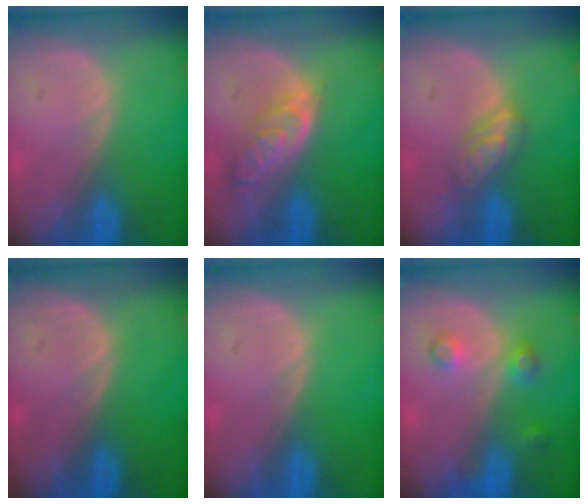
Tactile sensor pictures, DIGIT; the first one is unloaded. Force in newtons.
{"total": 6.4, "press": 5.8, "slide": 2.8}
{"total": 4.7, "press": 4.4, "slide": 1.4}
{"total": 0.0}
{"total": 0.0}
{"total": 3.5, "press": 3.3, "slide": 1.3}